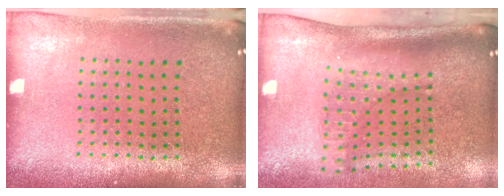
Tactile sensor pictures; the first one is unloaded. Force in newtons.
{"total": 2.1, "press": 1.5, "slide": 1.4}